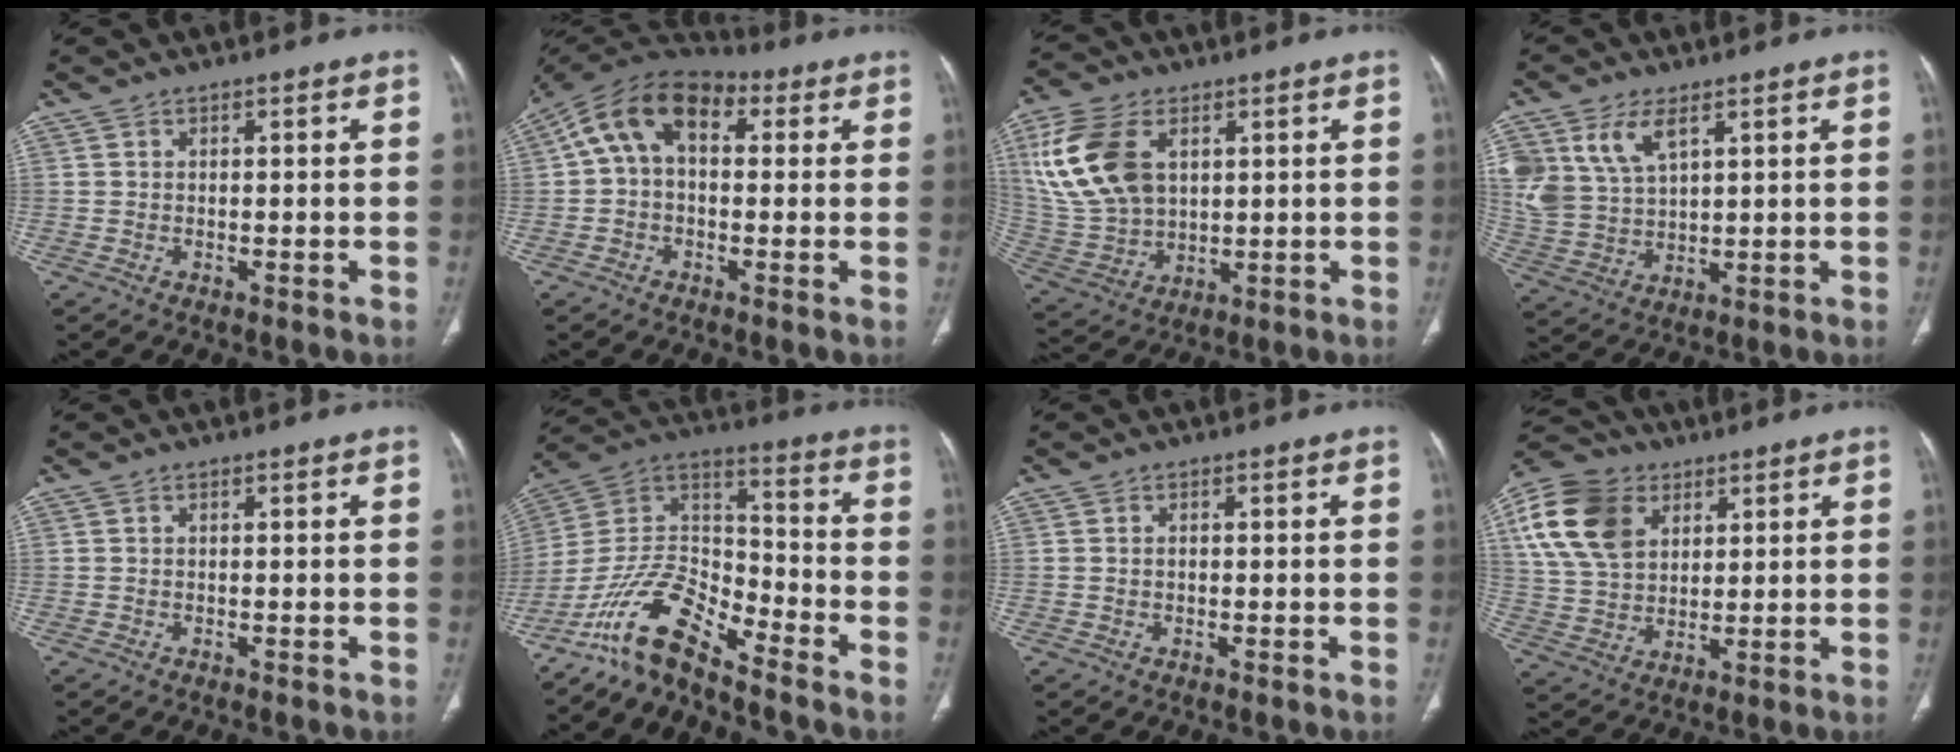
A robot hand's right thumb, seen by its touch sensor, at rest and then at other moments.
{"total": 12.8, "force": [2.8, 8.0, 9.6], "torque": [-0.153, 0.041, 0.034]}
{"total": 17.1, "force": [5.2, 11.1, 11.9], "torque": [-0.239, -0.011, 0.115]}
{"total": 11.0, "force": [5.3, 6.4, 7.2], "torque": [-0.152, -0.011, 0.118]}
{"total": 0.0}
{"total": 13.3, "force": [-10.9, 3.8, 6.7], "torque": [-0.123, 0.091, -0.216]}
{"total": 0.9, "force": [0.0, 0.6, 0.6], "torque": [-0.014, 0.004, 0.000]}
{"total": 16.2, "force": [6.1, 11.8, 9.3], "torque": [-0.169, -0.003, 0.114]}